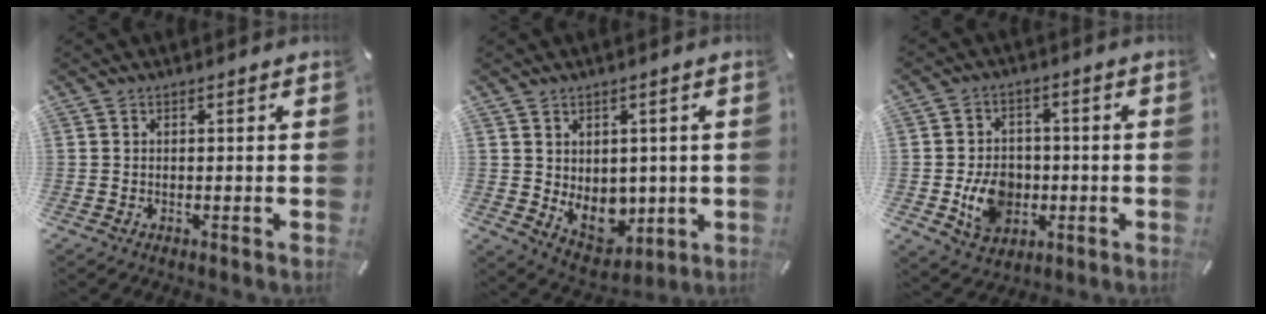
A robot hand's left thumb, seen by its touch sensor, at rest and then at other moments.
{"total": 8.6, "force": [0.4, 7.4, 4.3], "torque": [-0.048, -0.022, 0.014]}
{"total": 10.6, "force": [-2.0, 8.8, 5.6], "torque": [-0.107, 0.012, -0.033]}